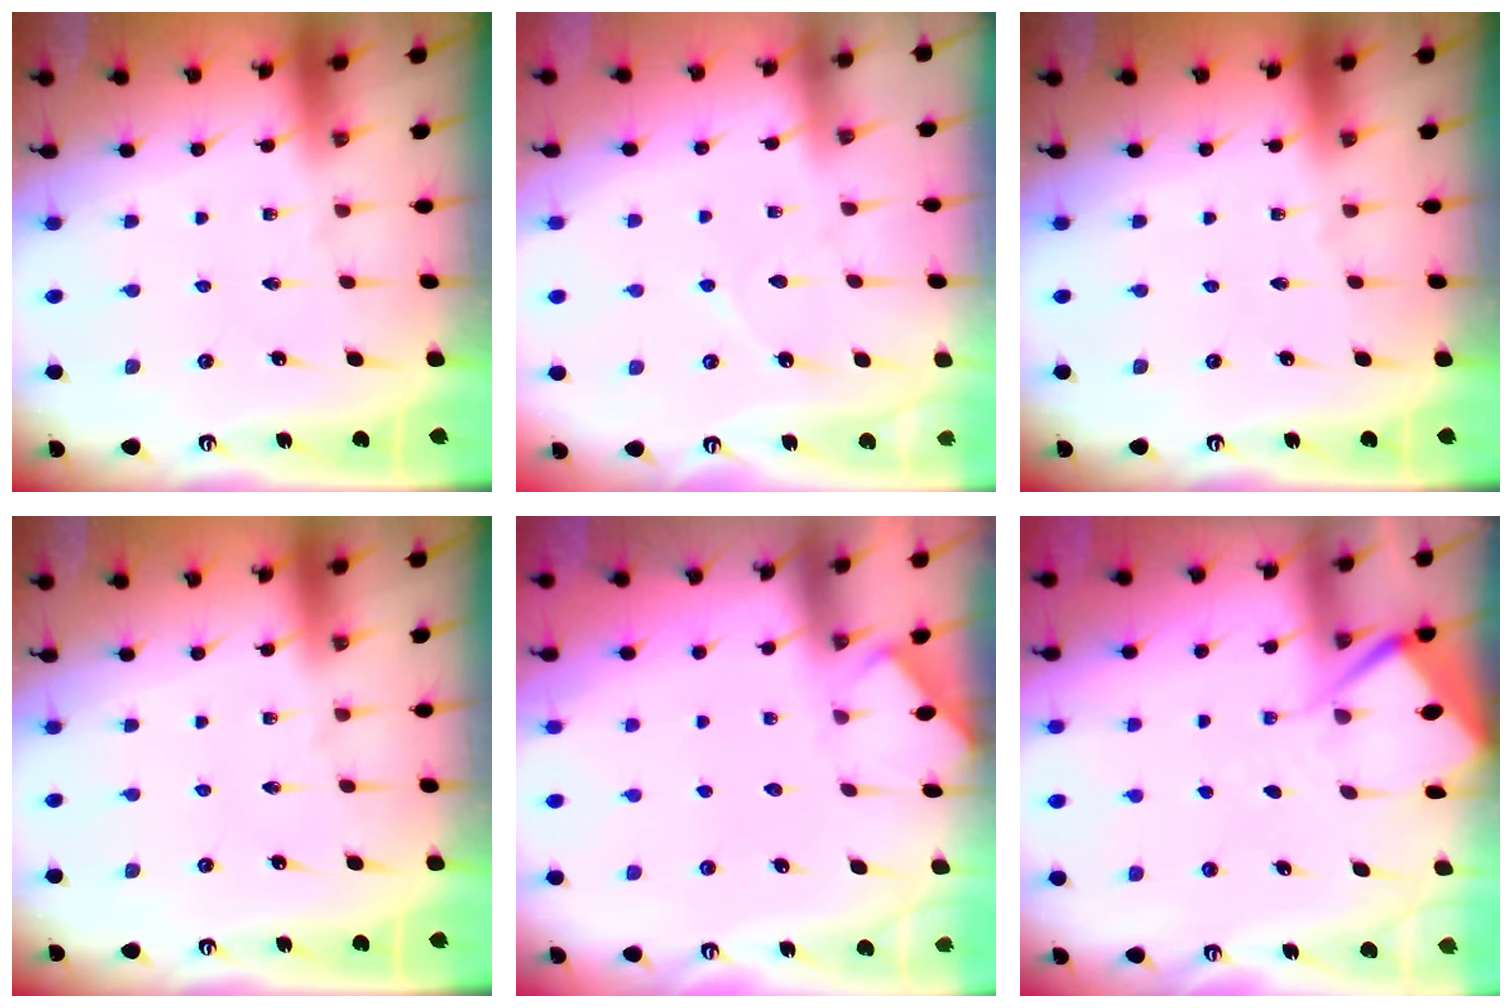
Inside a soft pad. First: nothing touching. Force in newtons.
{"total": 3.6, "press": 3.6, "slide": 0.1}
{"total": 0.0}
{"total": 0.0}
{"total": 1.9, "press": 1.9, "slide": 0.3}
{"total": 6.1, "press": 6.0, "slide": 0.5}